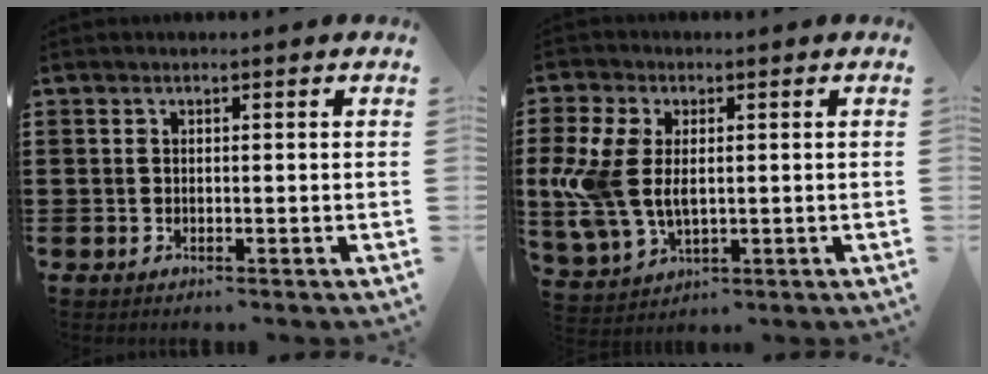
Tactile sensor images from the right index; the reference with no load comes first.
{"total": 8.5, "force": [0.5, 5.4, 6.5], "torque": [-0.176, 0.000, 0.003]}